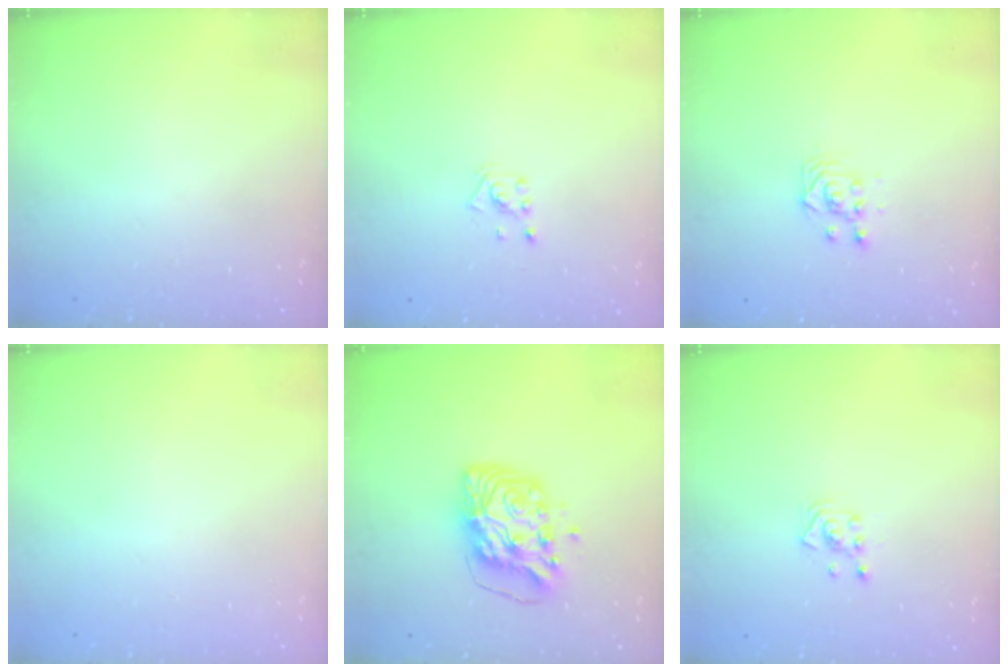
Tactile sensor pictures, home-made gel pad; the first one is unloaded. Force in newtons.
{"total": 2.2, "press": 2.2, "slide": 0.6}
{"total": 3.4, "press": 3.4, "slide": 0.2}
{"total": 0.0}
{"total": 10.0, "press": 9.9, "slide": 1.4}
{"total": 2.9, "press": 2.8, "slide": 0.3}